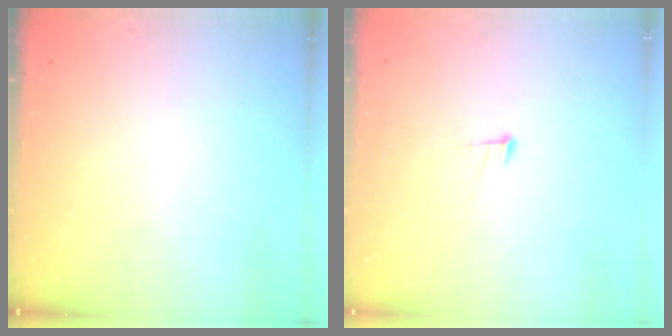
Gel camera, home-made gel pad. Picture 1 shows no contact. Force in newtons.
{"total": 6.5, "press": 6.4, "slide": 1.4}